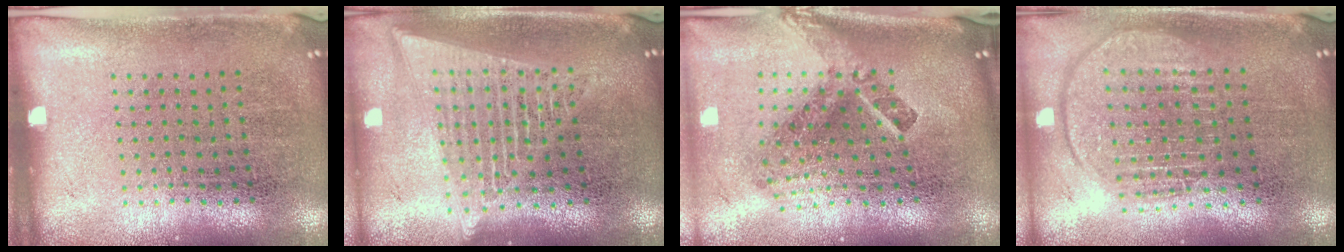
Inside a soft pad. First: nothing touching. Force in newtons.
{"total": 2.0, "press": 1.8, "slide": 1.0}
{"total": 2.9, "press": 1.7, "slide": 2.3}
{"total": 1.8, "press": 1.5, "slide": 1.0}